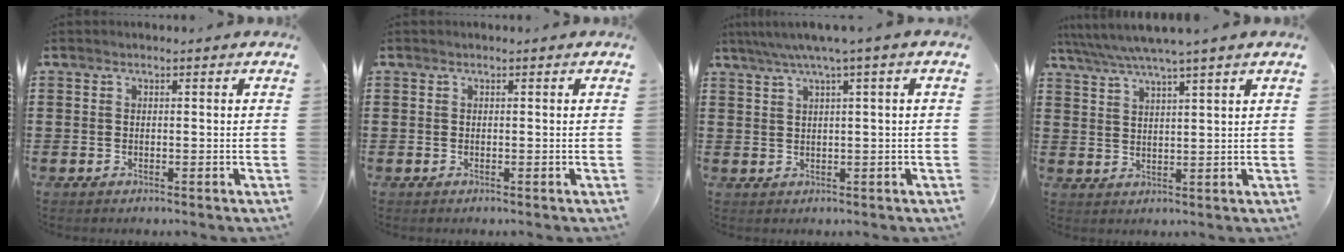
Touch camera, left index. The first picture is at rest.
{"total": 0.0}
{"total": 3.0, "force": [1.2, -0.5, 2.7], "torque": [-0.053, -0.004, 0.018]}
{"total": 4.5, "force": [3.7, -0.5, 2.5], "torque": [-0.060, -0.015, 0.063]}